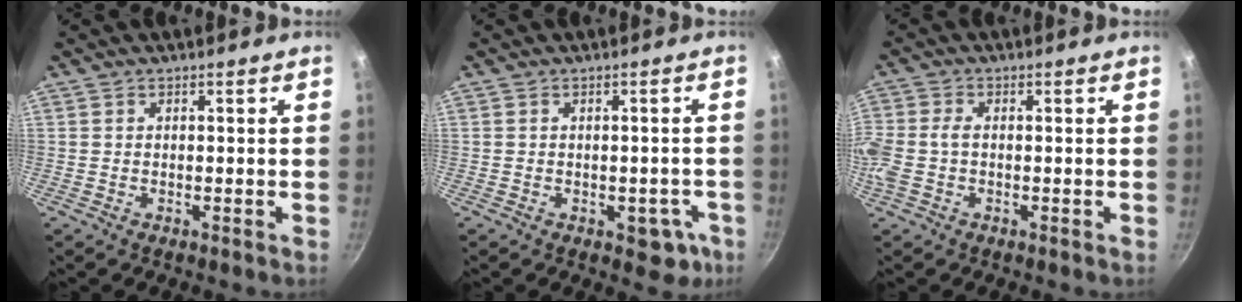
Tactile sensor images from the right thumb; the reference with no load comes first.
{"total": 4.7, "force": [-2.2, 2.9, 3.0], "torque": [-0.011, 0.015, -0.022]}
{"total": 6.6, "force": [-0.7, 4.1, 5.1], "torque": [-0.143, 0.011, -0.015]}